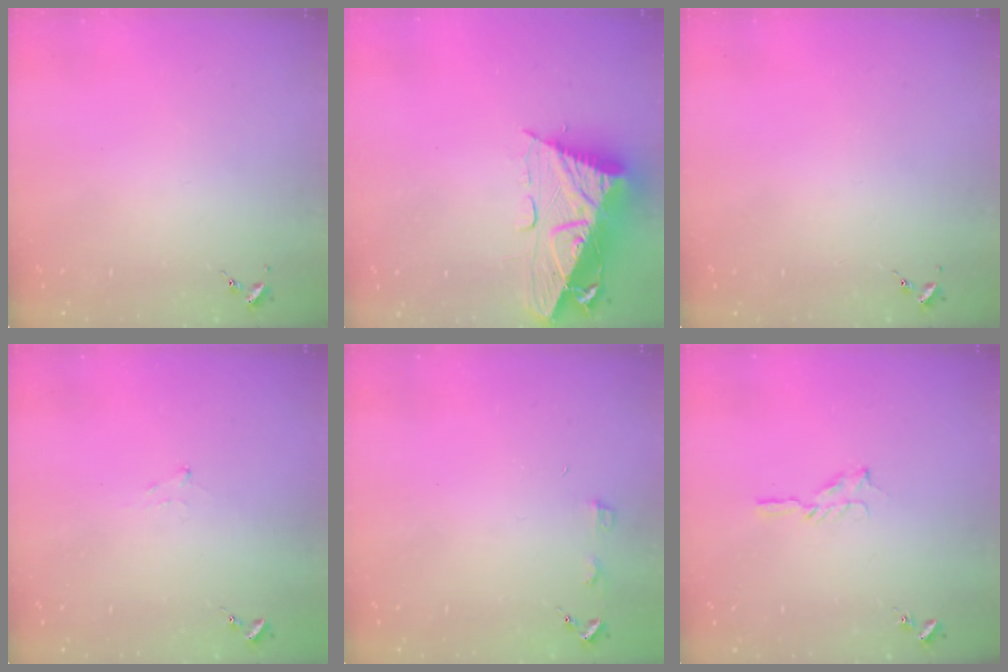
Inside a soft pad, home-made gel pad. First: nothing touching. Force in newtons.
{"total": 17.0, "press": 16.9, "slide": 1.5}
{"total": 0.0}
{"total": 5.2, "press": 5.2, "slide": 0.6}
{"total": 3.4, "press": 3.4, "slide": 0.3}
{"total": 5.1, "press": 5.1, "slide": 0.5}